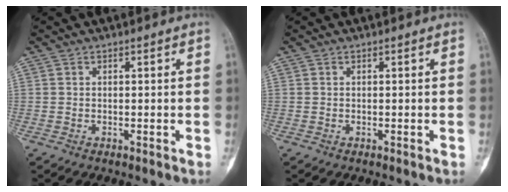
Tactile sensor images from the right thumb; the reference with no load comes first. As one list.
[{"total": 0.0}]